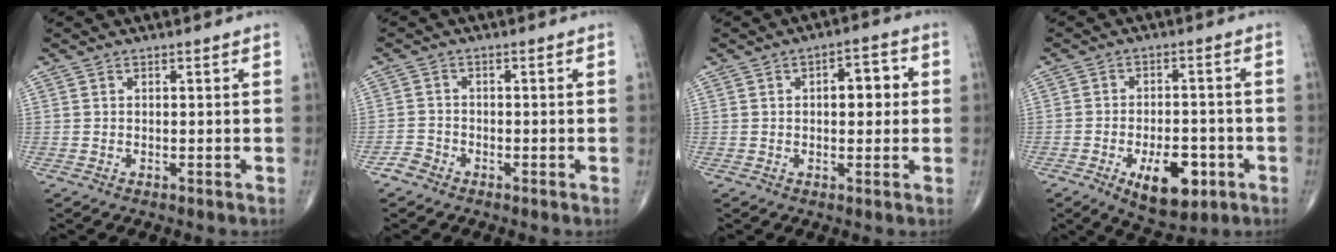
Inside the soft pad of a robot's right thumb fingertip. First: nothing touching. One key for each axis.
{"total": 2.1, "fx": -1.6, "fy": 1.4, "fz": 0.2, "tx": -0.003, "ty": 0.005, "tz": -0.036}
{"total": 6.0, "fx": 0.7, "fy": 3.2, "fz": 5.1, "tx": -0.050, "ty": 0.012, "tz": 0.006}
{"total": 10.9, "fx": -4.4, "fy": 5.5, "fz": 8.4, "tx": -0.107, "ty": 0.012, "tz": -0.058}